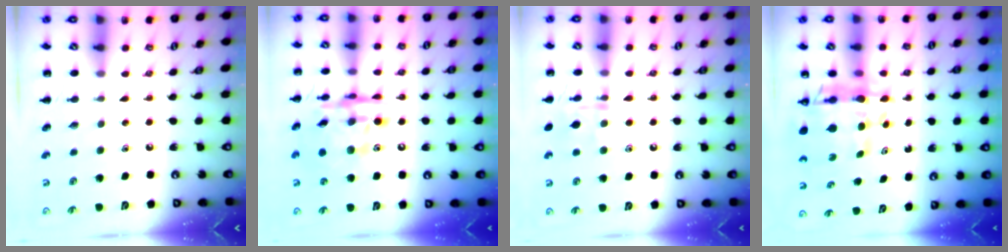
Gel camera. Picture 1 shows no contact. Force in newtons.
{"total": 15.4, "press": 15.0, "slide": 3.5}
{"total": 8.8, "press": 8.8, "slide": 0.6}
{"total": 11.0, "press": 10.5, "slide": 3.4}